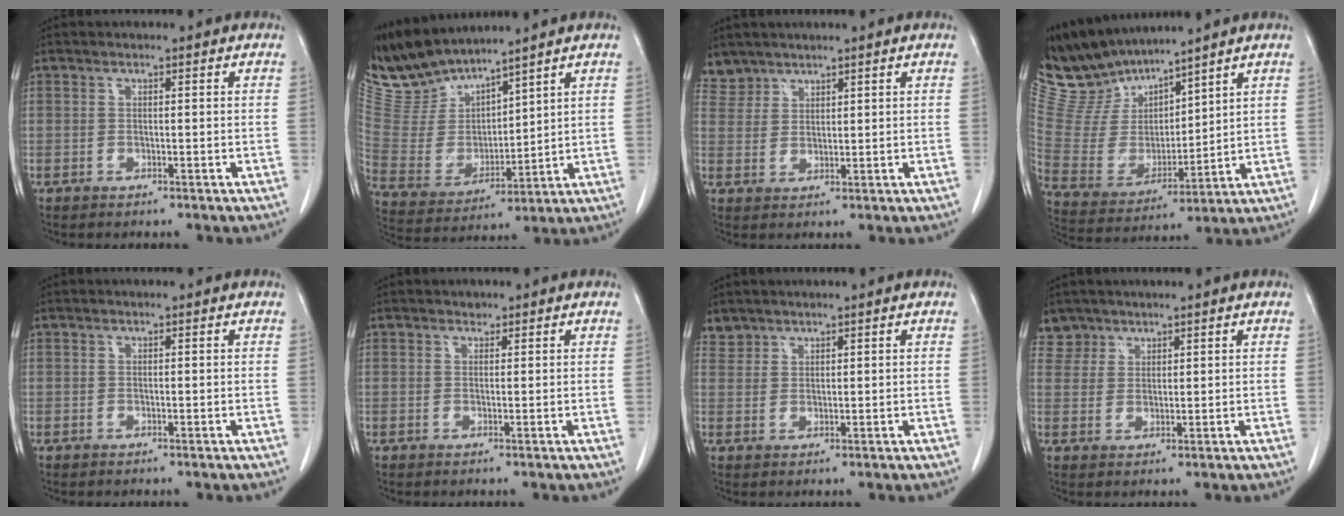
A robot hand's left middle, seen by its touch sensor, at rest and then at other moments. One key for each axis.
{"total": 10.0, "fx": 9.8, "fy": 1.3, "fz": 1.6, "tx": -0.058, "ty": 0.001, "tz": 0.219}
{"total": 3.4, "fx": 3.1, "fy": 1.5, "fz": -0.6, "tx": 0.017, "ty": 0.007, "tz": 0.063}
{"total": 12.0, "fx": 11.5, "fy": 2.6, "fz": 2.0, "tx": -0.069, "ty": 0.003, "tz": 0.251}
{"total": 0.0}
{"total": 0.7, "fx": 0.6, "fy": 0.5, "fz": 0.0, "tx": 0.000, "ty": -0.001, "tz": 0.007}
{"total": 2.1, "fx": 1.8, "fy": 1.0, "fz": -0.4, "tx": 0.011, "ty": 0.007, "tz": 0.033}
{"total": 3.1, "fx": 2.5, "fy": 1.8, "fz": -0.7, "tx": 0.020, "ty": 0.003, "tz": 0.046}